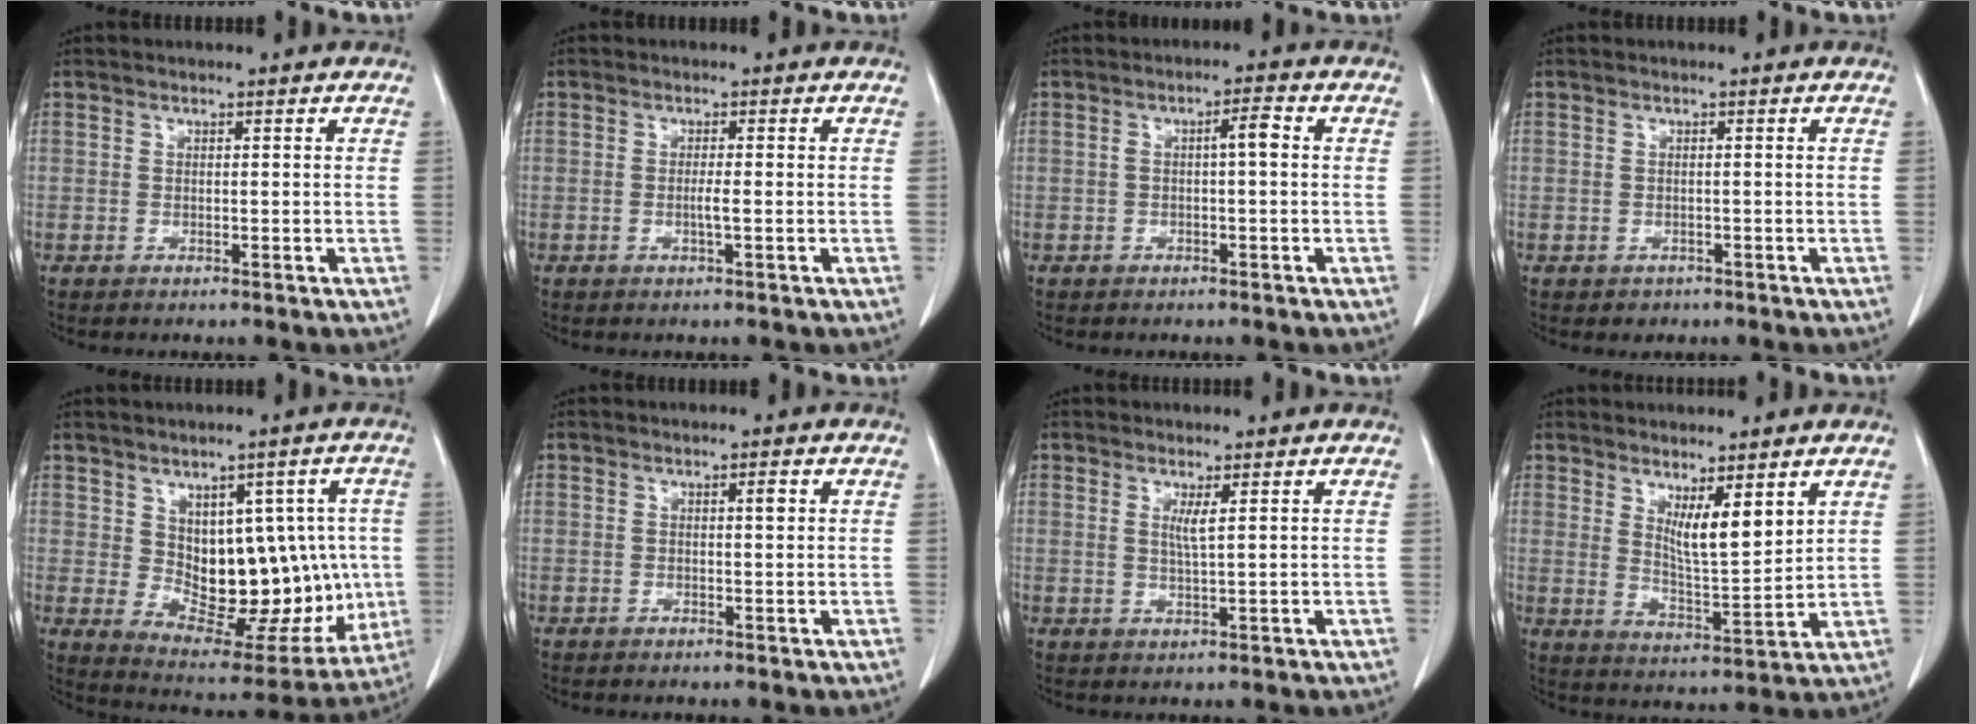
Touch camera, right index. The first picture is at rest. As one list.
[{"total": 1.4, "force": [-0.2, -0.2, 1.4], "torque": [-0.026, 0.000, -0.002]}, {"total": 2.9, "force": [0.2, 0.4, 2.8], "torque": [-0.045, 0.011, 0.005]}, {"total": 1.2, "force": [-0.7, 1.0, 0.0], "torque": [-0.004, 0.003, -0.007]}, {"total": 15.5, "force": [0.5, 8.3, 13.1], "torque": [-0.155, 0.014, 0.040]}, {"total": 0.9, "force": [0.4, 0.1, 0.8], "torque": [-0.011, 0.003, 0.007]}, {"total": 1.8, "force": [0.7, -0.3, 1.7], "torque": [-0.035, -0.006, 0.014]}, {"total": 6.8, "force": [3.7, 1.1, 5.5], "torque": [-0.100, -0.020, 0.073]}]